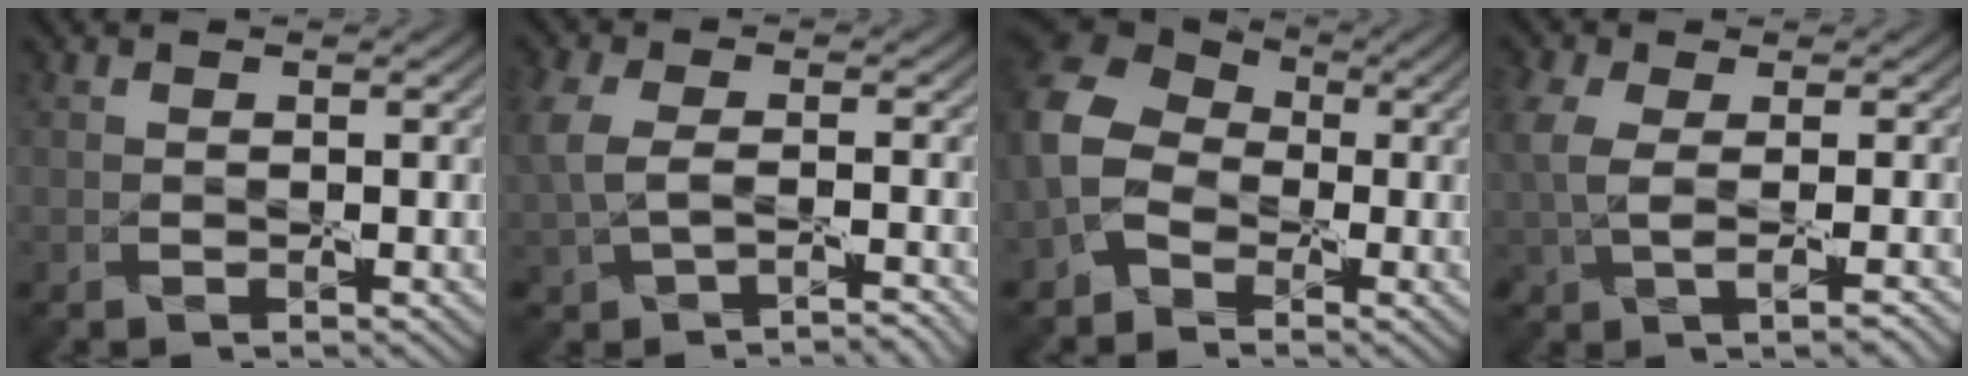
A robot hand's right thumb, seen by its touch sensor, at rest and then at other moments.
{"total": 4.4, "force": [-0.9, 2.5, 3.4], "torque": [-0.087, -0.008, -0.013]}
{"total": 6.8, "force": [-2.3, 5.6, 3.2], "torque": [-0.095, -0.004, -0.065]}
{"total": 4.6, "force": [0.2, 2.2, 4.0], "torque": [-0.089, -0.001, 0.012]}